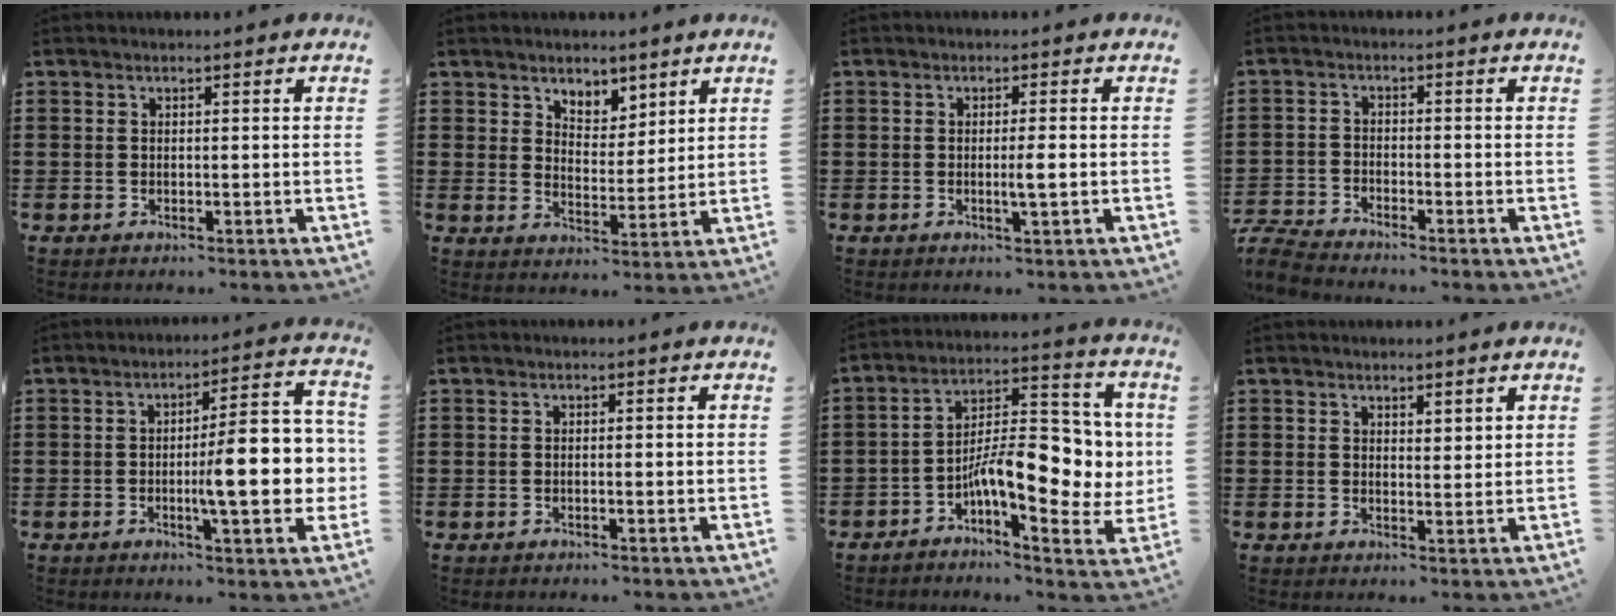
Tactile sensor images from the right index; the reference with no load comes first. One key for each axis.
{"total": 4.5, "fx": 3.8, "fy": 2.4, "fz": 0.2, "tx": -0.020, "ty": -0.001, "tz": 0.071}
{"total": 2.2, "fx": -0.4, "fy": -0.1, "fz": 2.2, "tx": -0.038, "ty": -0.006, "tz": -0.008}
{"total": 3.8, "fx": -3.8, "fy": 0.3, "fz": 0.6, "tx": -0.032, "ty": -0.007, "tz": -0.084}
{"total": 12.4, "fx": -1.4, "fy": 3.0, "fz": 11.9, "tx": -0.166, "ty": -0.008, "tz": -0.025}
{"total": 0.5, "fx": -0.2, "fy": 0.1, "fz": 0.5, "tx": -0.008, "ty": -0.003, "tz": -0.003}
{"total": 12.3, "fx": -2.2, "fy": 5.1, "fz": 11.0, "tx": -0.169, "ty": 0.001, "tz": -0.038}
{"total": 1.8, "fx": 1.7, "fy": 0.7, "fz": 0.2, "tx": -0.007, "ty": 0.006, "tz": 0.032}